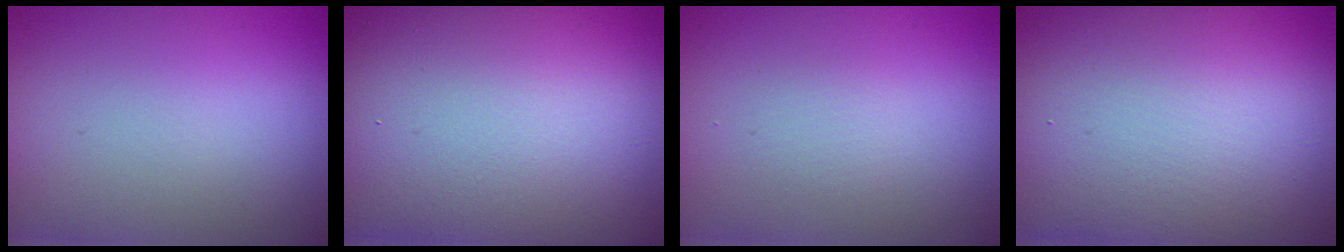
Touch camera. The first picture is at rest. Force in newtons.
{"total": 22.5, "press": 22.5, "slide": 1.0}
{"total": 2.6, "press": 2.6, "slide": 0.3}
{"total": 15.7, "press": 15.7, "slide": 0.9}